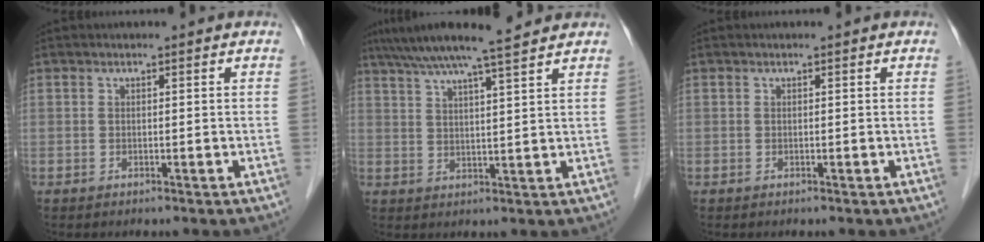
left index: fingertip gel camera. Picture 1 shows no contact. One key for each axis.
{"total": 11.6, "fx": 9.8, "fy": -0.1, "fz": 6.3, "tx": -0.108, "ty": 0.026, "tz": 0.146}
{"total": 0.0}